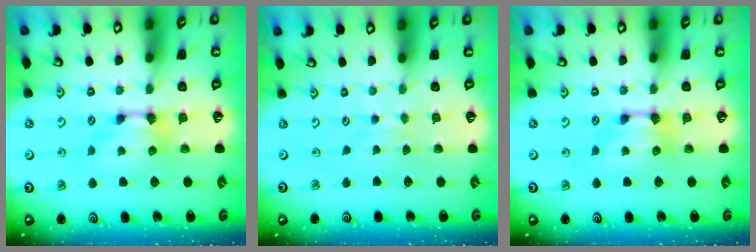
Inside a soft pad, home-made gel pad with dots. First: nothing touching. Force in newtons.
{"total": 3.4, "press": 3.4, "slide": 0.4}
{"total": 0.0}